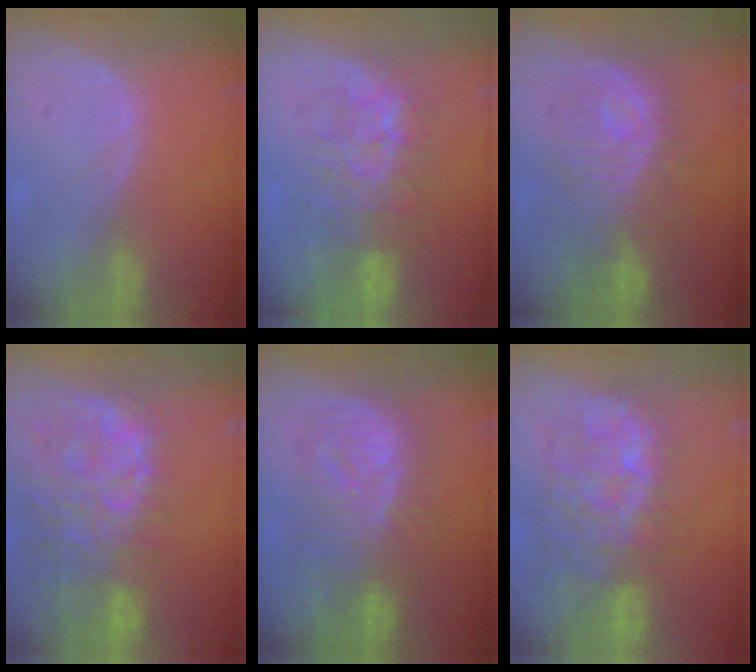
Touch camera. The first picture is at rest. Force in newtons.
{"total": 7.9, "press": 7.8, "slide": 1.5}
{"total": 10.0, "press": 10.0, "slide": 0.8}
{"total": 13.7, "press": 11.1, "slide": 7.9}
{"total": 9.6, "press": 9.6, "slide": 0.5}
{"total": 10.7, "press": 10.1, "slide": 3.6}